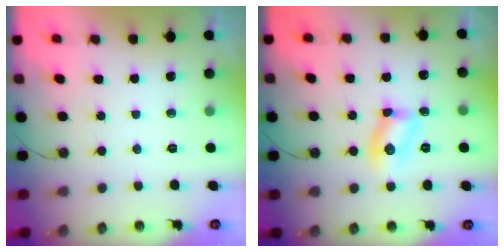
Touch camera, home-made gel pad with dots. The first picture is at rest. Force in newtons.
{"total": 5.1, "press": 5.1, "slide": 0.5}